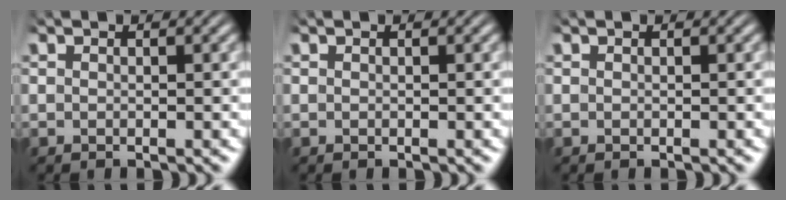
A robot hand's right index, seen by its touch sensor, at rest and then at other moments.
{"total": 0.0}
{"total": 0.0}